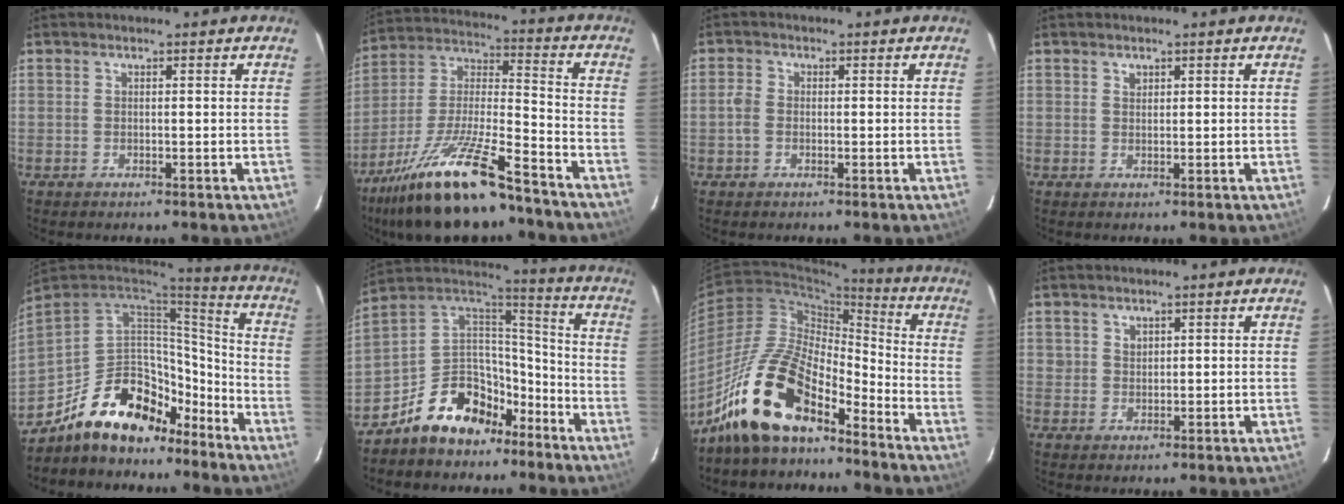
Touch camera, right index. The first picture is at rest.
{"total": 21.7, "force": [-15.3, 5.2, 14.4], "torque": [-0.283, -0.019, -0.263]}
{"total": 2.4, "force": [-0.6, 1.9, 1.4], "torque": [-0.032, 0.005, -0.014]}
{"total": 0.9, "force": [0.6, 0.7, 0.2], "torque": [-0.002, 0.002, 0.010]}
{"total": 20.6, "force": [-13.7, 11.5, 10.2], "torque": [-0.217, 0.033, -0.203]}
{"total": 16.7, "force": [-10.6, 10.2, 7.9], "torque": [-0.170, 0.051, -0.170]}
{"total": 16.3, "force": [-12.2, 5.9, 9.0], "torque": [-0.178, 0.009, -0.236]}
{"total": 1.7, "force": [1.1, 1.3, 0.2], "torque": [0.005, 0.005, 0.020]}